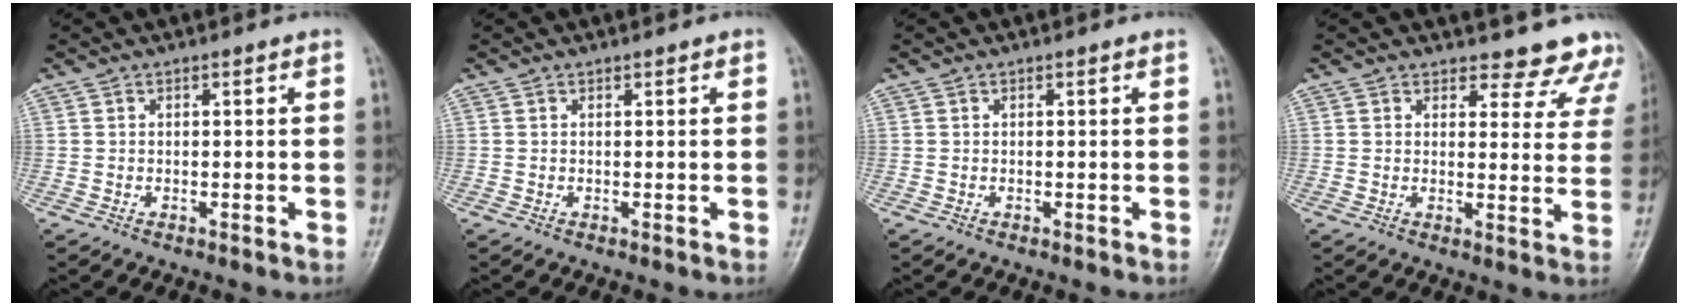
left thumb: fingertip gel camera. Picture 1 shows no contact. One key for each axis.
{"total": 0.0}
{"total": 0.0}
{"total": 10.7, "fx": 9.9, "fy": 4.1, "fz": 0.7, "tx": 0.048, "ty": -0.069, "tz": 0.085}